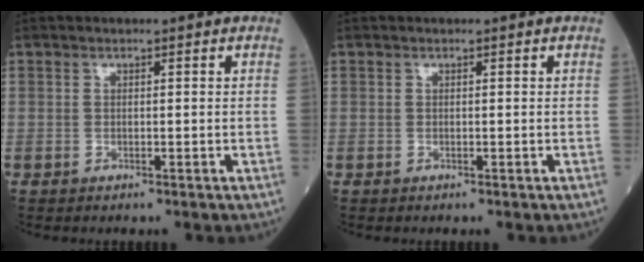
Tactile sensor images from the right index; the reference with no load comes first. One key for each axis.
{"total": 0.0}